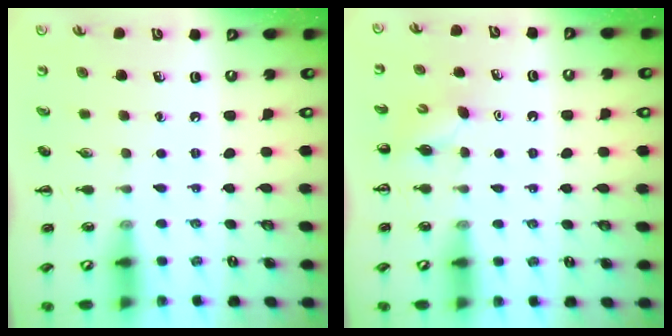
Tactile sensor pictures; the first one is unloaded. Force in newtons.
{"total": 2.3, "press": 2.2, "slide": 0.7}